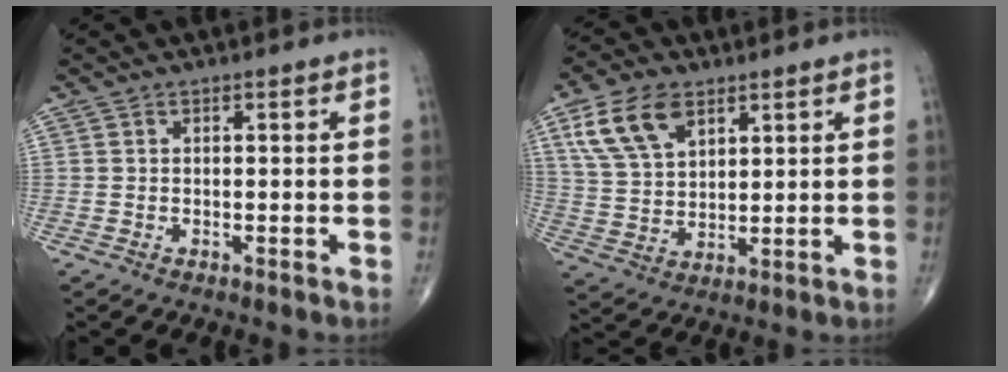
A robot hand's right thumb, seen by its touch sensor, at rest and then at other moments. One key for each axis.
{"total": 11.5, "fx": 5.9, "fy": 6.7, "fz": 7.3, "tx": -0.127, "ty": -0.016, "tz": 0.119}